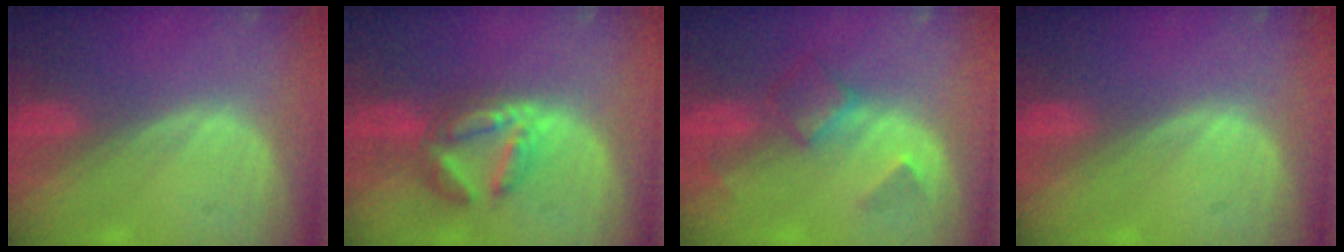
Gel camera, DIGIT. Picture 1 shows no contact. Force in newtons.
{"total": 6.5, "press": 5.9, "slide": 2.9}
{"total": 4.9, "press": 4.4, "slide": 2.1}
{"total": 0.0}